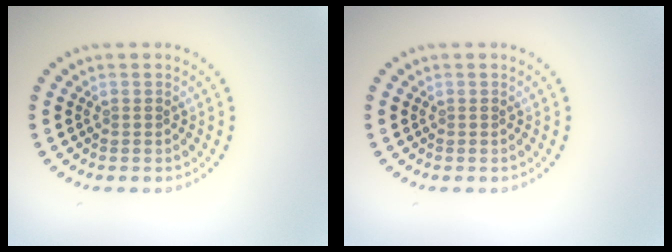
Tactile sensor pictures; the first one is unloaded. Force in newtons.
{"total": 0.0}